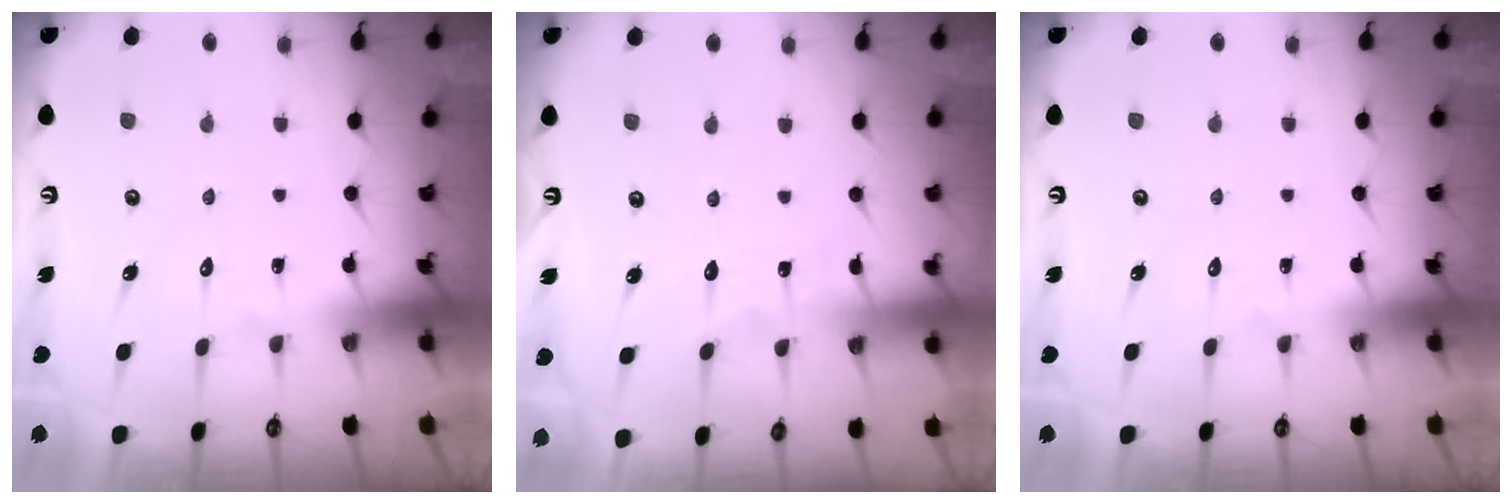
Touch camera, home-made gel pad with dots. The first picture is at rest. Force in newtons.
{"total": 3.1, "press": 3.1, "slide": 0.4}
{"total": 0.0}